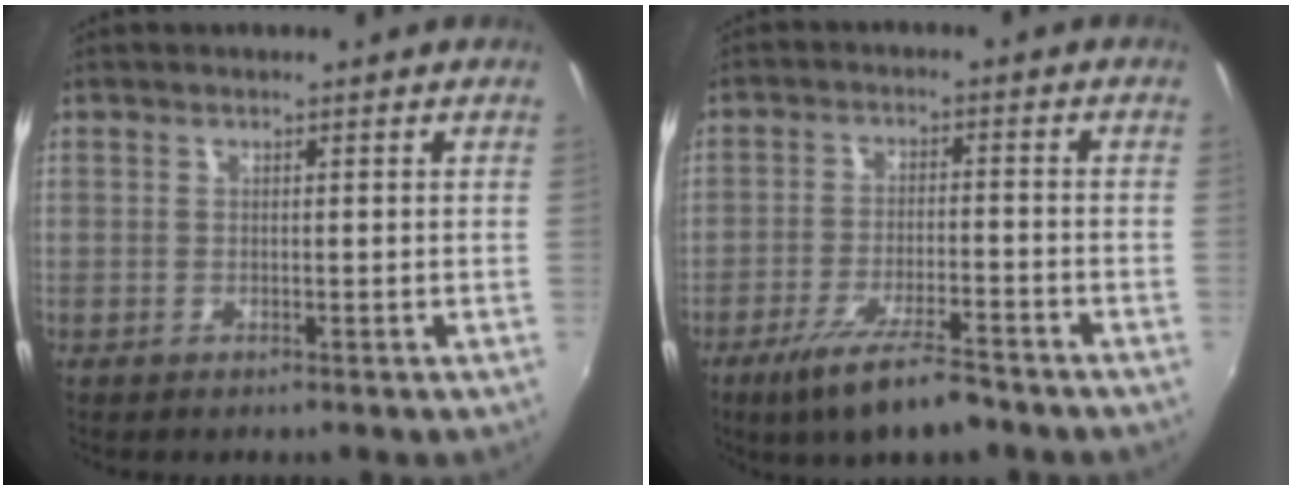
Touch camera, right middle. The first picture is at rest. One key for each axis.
{"total": 9.9, "fx": -7.2, "fy": 2.0, "fz": 6.5, "tx": -0.139, "ty": -0.020, "tz": -0.124}